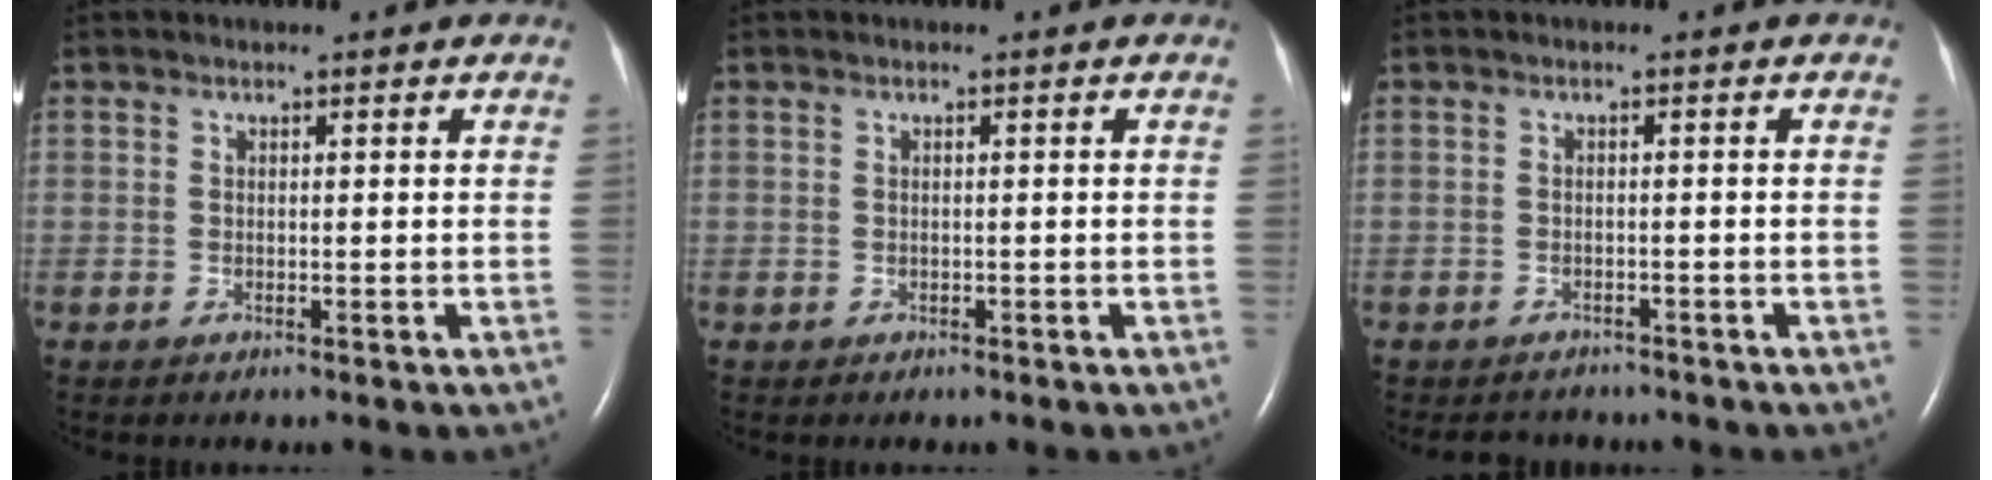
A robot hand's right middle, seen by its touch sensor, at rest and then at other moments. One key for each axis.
{"total": 0.0}
{"total": 3.6, "fx": -3.3, "fy": 1.4, "fz": 0.2, "tx": -0.004, "ty": -0.003, "tz": -0.046}